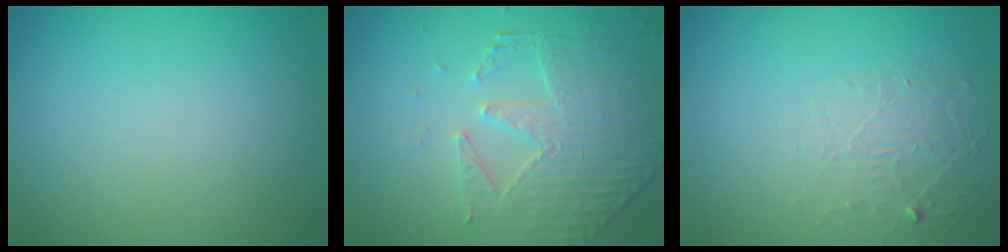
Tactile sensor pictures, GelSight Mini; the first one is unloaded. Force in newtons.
{"total": 4.9, "press": 3.9, "slide": 2.9}
{"total": 1.8, "press": 0.4, "slide": 1.8}